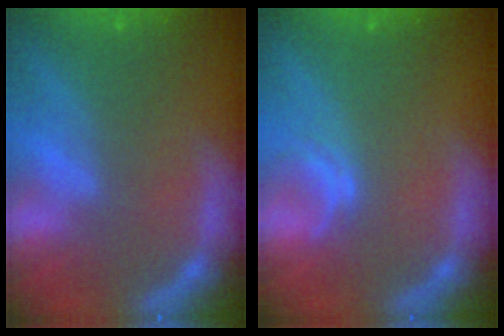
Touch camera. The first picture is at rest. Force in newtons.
{"total": 1.5}